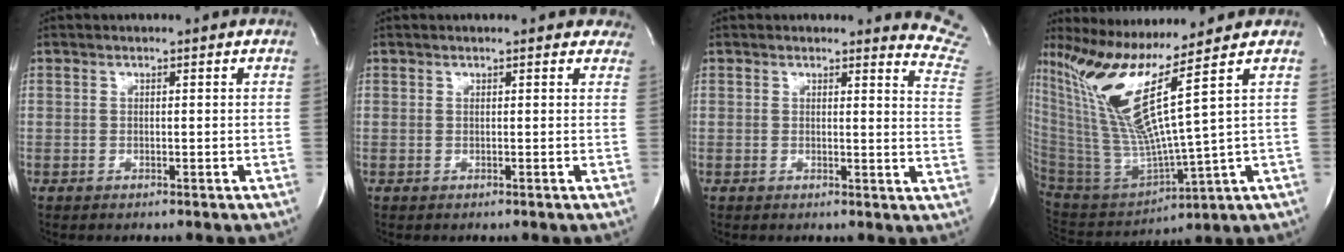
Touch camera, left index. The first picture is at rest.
{"total": 5.0, "force": [4.3, 1.4, 2.1], "torque": [-0.020, 0.003, 0.031]}
{"total": 7.2, "force": [7.2, -0.3, -0.3], "torque": [0.012, -0.099, 0.044]}
{"total": 14.9, "force": [8.3, -3.0, 12.0], "torque": [-0.244, -0.026, 0.167]}